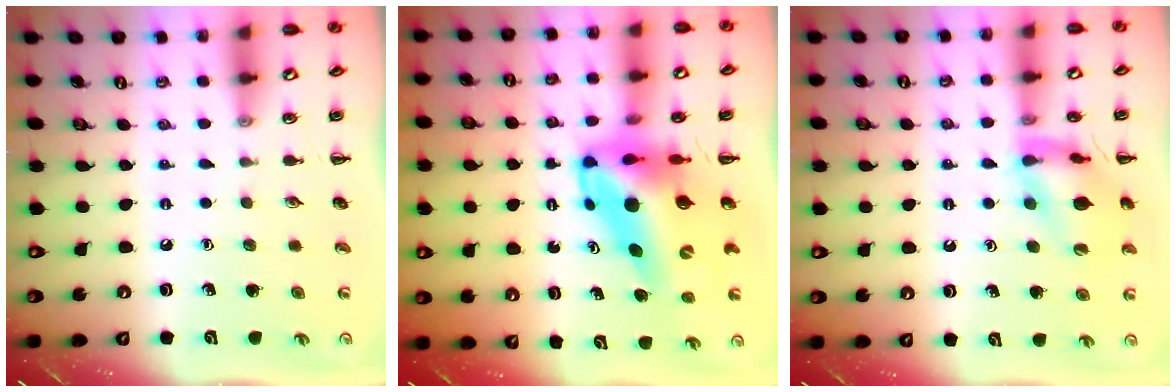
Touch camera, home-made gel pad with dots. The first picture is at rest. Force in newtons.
{"total": 13.2, "press": 12.5, "slide": 4.1}
{"total": 16.0, "press": 15.9, "slide": 1.6}